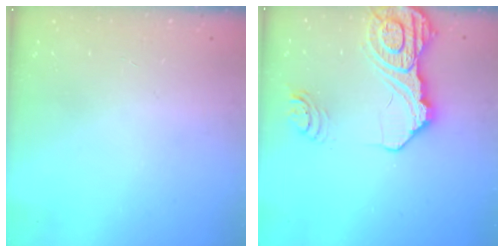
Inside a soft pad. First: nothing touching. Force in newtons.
{"total": 19.8, "press": 19.6, "slide": 2.3}